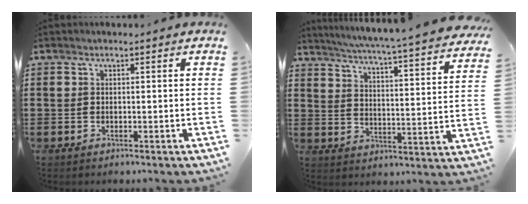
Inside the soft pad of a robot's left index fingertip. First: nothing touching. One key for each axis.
{"total": 4.7, "fx": 4.3, "fy": -0.9, "fz": 1.8, "tx": -0.056, "ty": -0.046, "tz": 0.064}